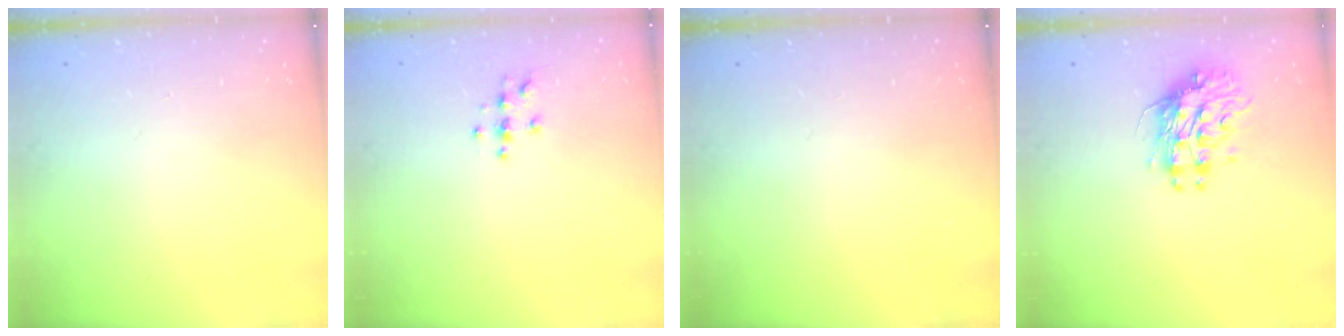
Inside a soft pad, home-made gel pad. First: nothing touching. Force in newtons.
{"total": 3.9, "press": 3.8, "slide": 0.4}
{"total": 0.0}
{"total": 10.3, "press": 10.2, "slide": 1.0}